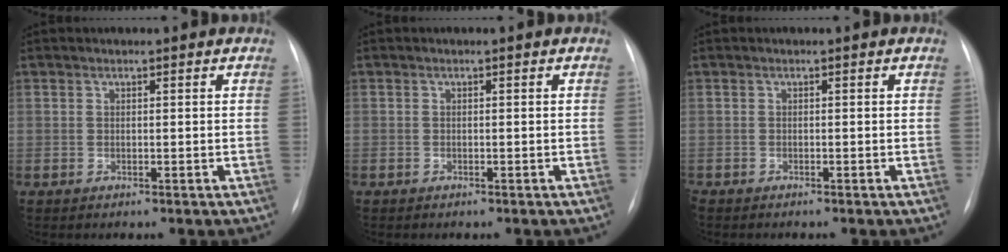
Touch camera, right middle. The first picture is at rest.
{"total": 0.0}
{"total": 0.8, "force": [-0.7, 0.0, 0.2], "torque": [-0.005, -0.002, -0.015]}